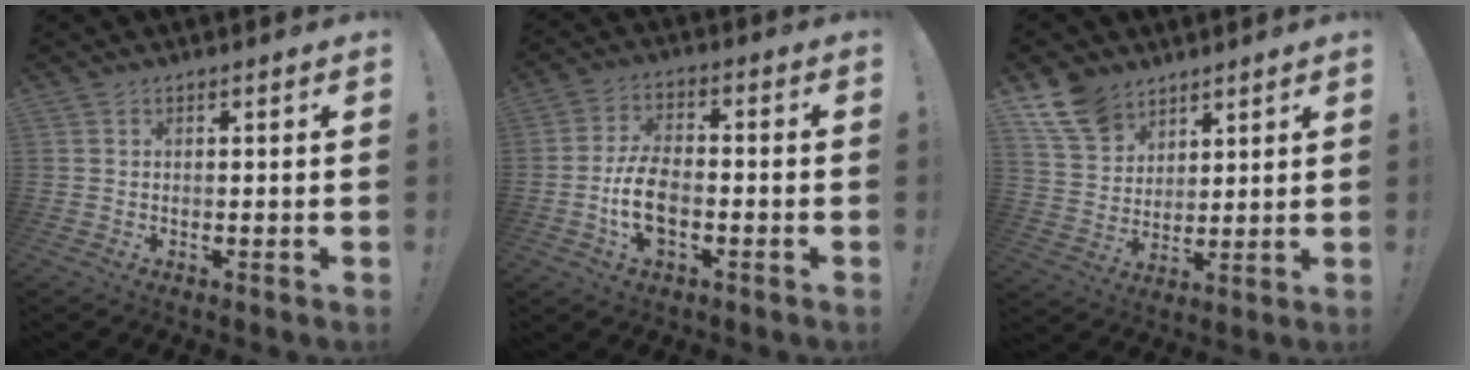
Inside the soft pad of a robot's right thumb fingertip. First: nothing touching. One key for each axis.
{"total": 10.6, "fx": -3.2, "fy": 5.8, "fz": 8.3, "tx": -0.162, "ty": 0.006, "tz": -0.056}
{"total": 11.7, "fx": 8.2, "fy": 7.4, "fz": 3.9, "tx": -0.075, "ty": -0.049, "tz": 0.163}